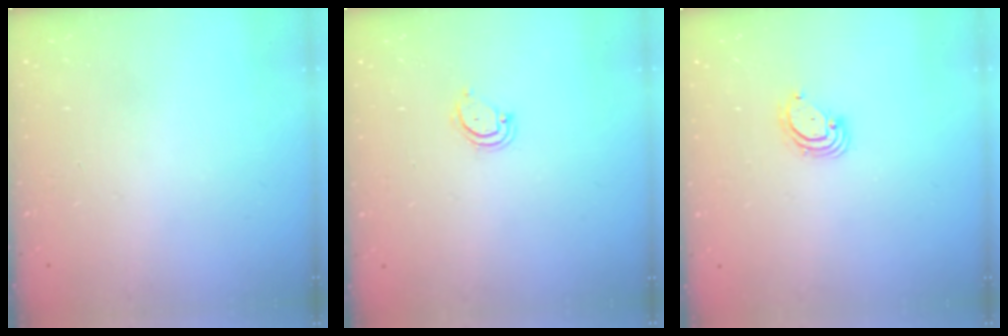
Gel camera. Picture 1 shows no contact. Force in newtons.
{"total": 3.6, "press": 3.6, "slide": 0.3}
{"total": 3.7, "press": 3.7, "slide": 0.1}